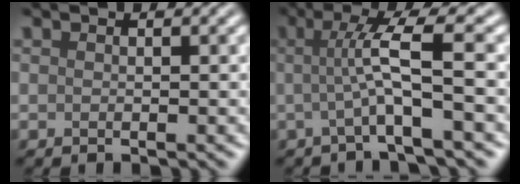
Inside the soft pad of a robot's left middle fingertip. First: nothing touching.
{"total": 4.5, "force": [0.0, 0.3, 4.5], "torque": [-0.085, 0.006, 0.004]}